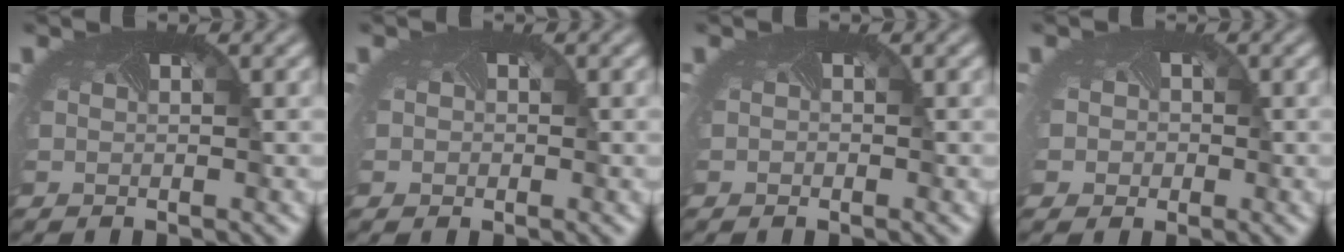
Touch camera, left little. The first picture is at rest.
{"total": 0.8, "force": [0.0, 0.8, -0.1], "torque": [-0.001, -0.005, 0.000]}
{"total": 0.5, "force": [-0.2, -0.1, -0.5], "torque": [0.002, -0.004, -0.005]}
{"total": 2.8, "force": [-0.2, 2.6, 1.1], "torque": [-0.012, -0.002, -0.015]}